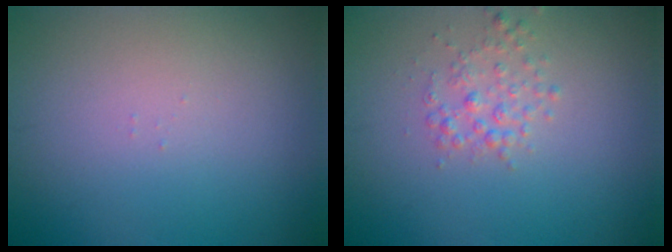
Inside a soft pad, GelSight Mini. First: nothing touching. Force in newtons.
{"total": 1.7, "press": 1.7, "slide": 0.1}